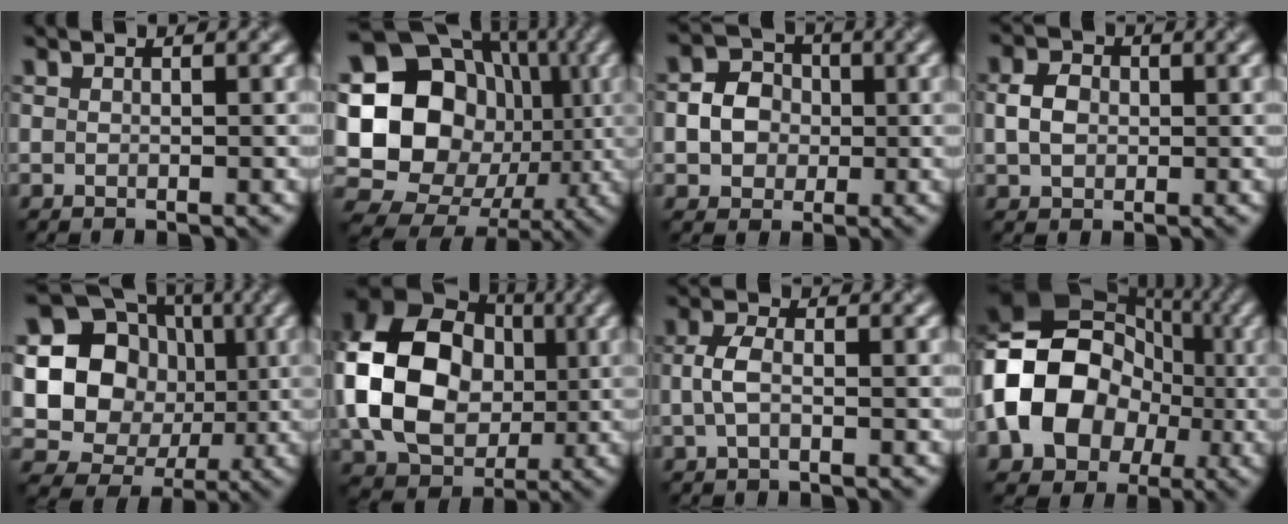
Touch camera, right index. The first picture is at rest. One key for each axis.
{"total": 21.5, "fx": 0.9, "fy": 19.2, "fz": 9.7, "tx": -0.200, "ty": 0.046, "tz": -0.016}
{"total": 4.1, "fx": -0.2, "fy": 3.6, "fz": 2.0, "tx": -0.022, "ty": 0.003, "tz": -0.015}
{"total": 3.1, "fx": 0.1, "fy": 2.5, "fz": 1.9, "tx": -0.040, "ty": 0.004, "tz": -0.003}
{"total": 17.4, "fx": 1.7, "fy": 16.0, "fz": 6.7, "tx": -0.158, "ty": 0.029, "tz": 0.003}
{"total": 15.0, "fx": 0.2, "fy": 11.6, "fz": 9.5, "tx": -0.206, "ty": 0.000, "tz": 0.002}
{"total": 2.3, "fx": -0.3, "fy": 1.0, "fz": 2.0, "tx": -0.048, "ty": 0.004, "tz": -0.010}
{"total": 15.4, "fx": -2.3, "fy": 12.1, "fz": 9.2, "tx": -0.187, "ty": 0.013, "tz": -0.063}